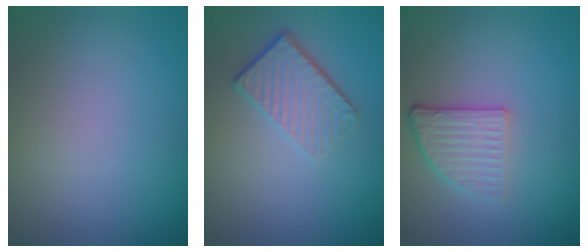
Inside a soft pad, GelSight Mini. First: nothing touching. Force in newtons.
{"total": 3.6, "press": 2.7, "slide": 2.4}
{"total": 3.8, "press": 2.5, "slide": 2.9}